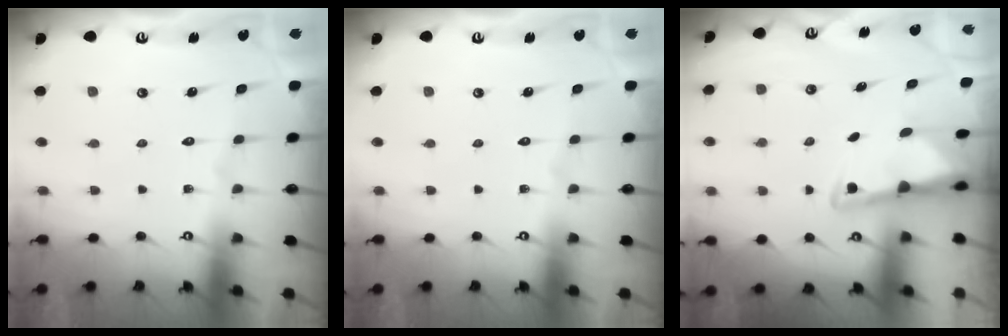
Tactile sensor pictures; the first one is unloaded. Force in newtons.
{"total": 0.0}
{"total": 2.8, "press": 2.7, "slide": 0.7}